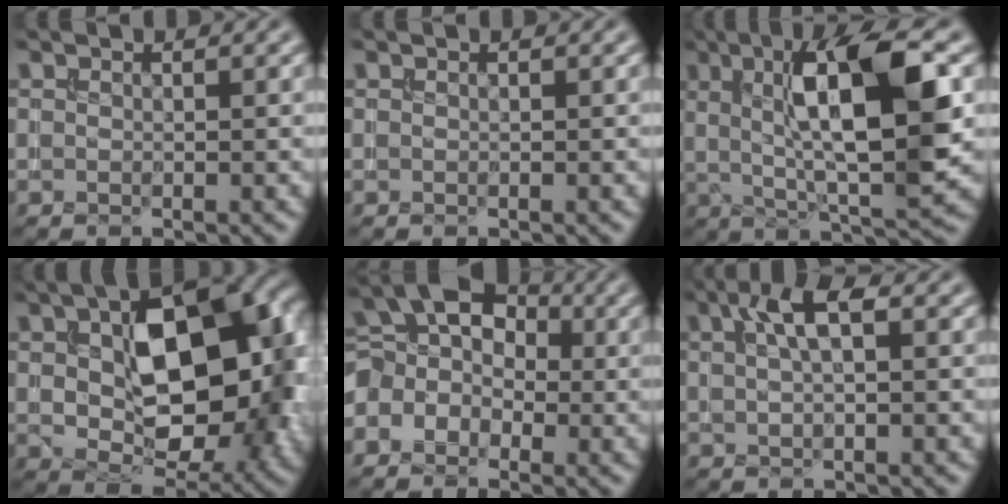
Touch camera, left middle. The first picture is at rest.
{"total": 0.0}
{"total": 11.1, "force": [2.2, 3.0, 10.5], "torque": [-0.159, 0.006, 0.038]}
{"total": 13.5, "force": [2.0, 7.6, 10.9], "torque": [-0.154, 0.005, 0.043]}
{"total": 5.3, "force": [-0.3, 4.2, 3.2], "torque": [-0.054, 0.019, -0.026]}
{"total": 3.6, "force": [1.3, 1.1, 3.1], "torque": [-0.056, 0.011, 0.020]}